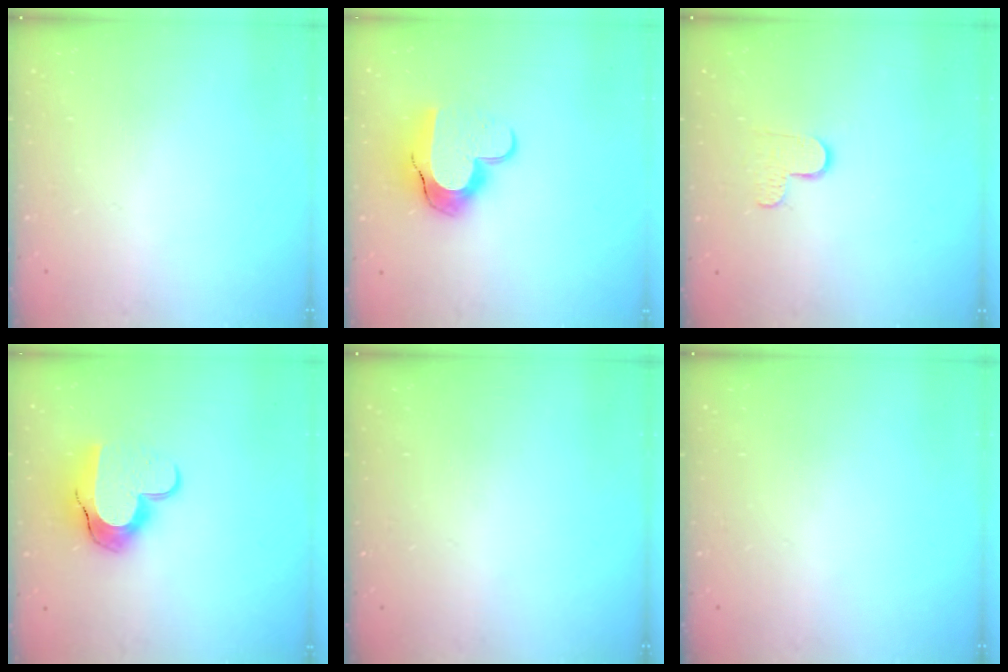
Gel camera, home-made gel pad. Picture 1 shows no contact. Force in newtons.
{"total": 12.9, "press": 12.9, "slide": 0.9}
{"total": 5.5, "press": 5.5, "slide": 0.4}
{"total": 12.9, "press": 12.9, "slide": 0.9}
{"total": 0.0}
{"total": 0.0}